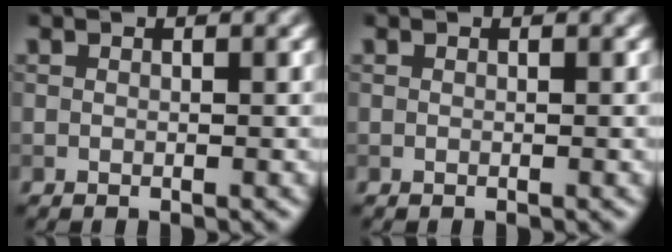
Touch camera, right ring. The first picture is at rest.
{"total": 0.0}